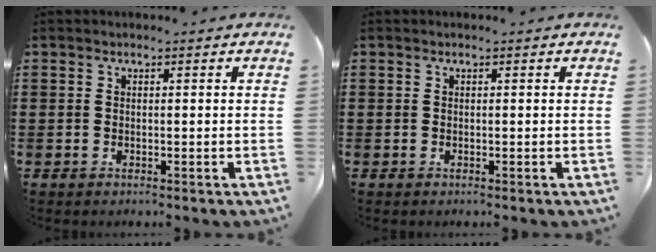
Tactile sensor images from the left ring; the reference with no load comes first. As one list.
[{"total": 0.0}]